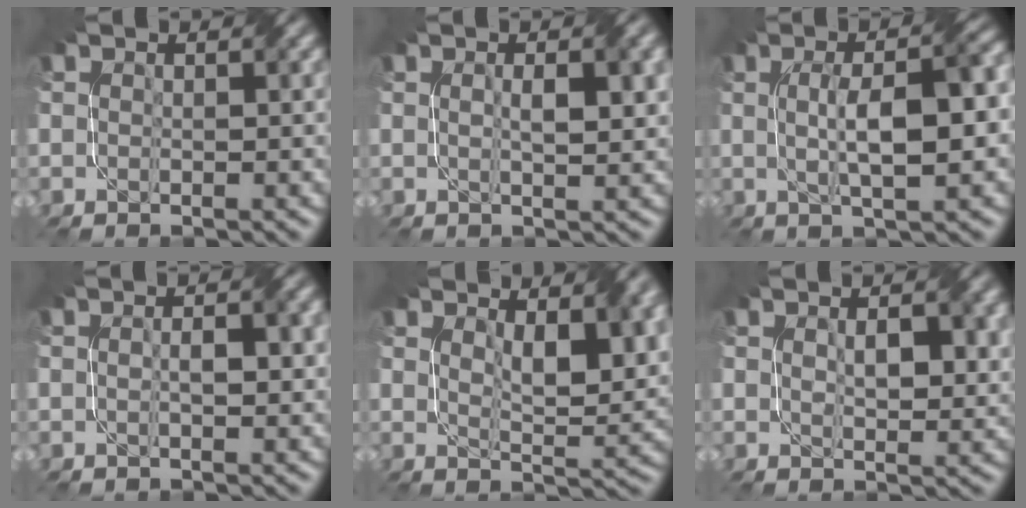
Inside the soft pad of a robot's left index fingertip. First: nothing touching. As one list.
[{"total": 3.1, "force": [0.6, 0.7, 2.9], "torque": [-0.048, 0.004, 0.010]}, {"total": 7.6, "force": [0.3, 2.0, 7.3], "torque": [-0.111, 0.010, 0.004]}, {"total": 2.1, "force": [0.1, 0.6, 2.0], "torque": [-0.030, -0.001, -0.001]}, {"total": 6.0, "force": [2.6, 2.2, 5.0], "torque": [-0.086, -0.007, 0.050]}, {"total": 3.1, "force": [0.9, 1.4, 2.6], "torque": [-0.046, -0.002, 0.020]}]